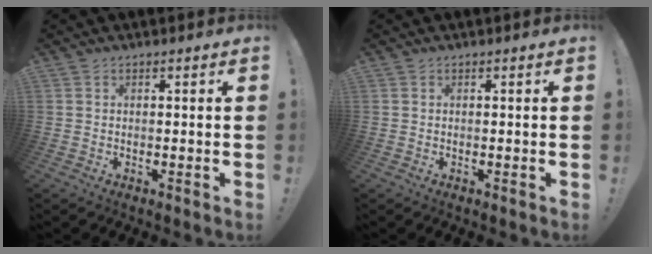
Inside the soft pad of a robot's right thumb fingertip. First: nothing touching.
{"total": 0.0}